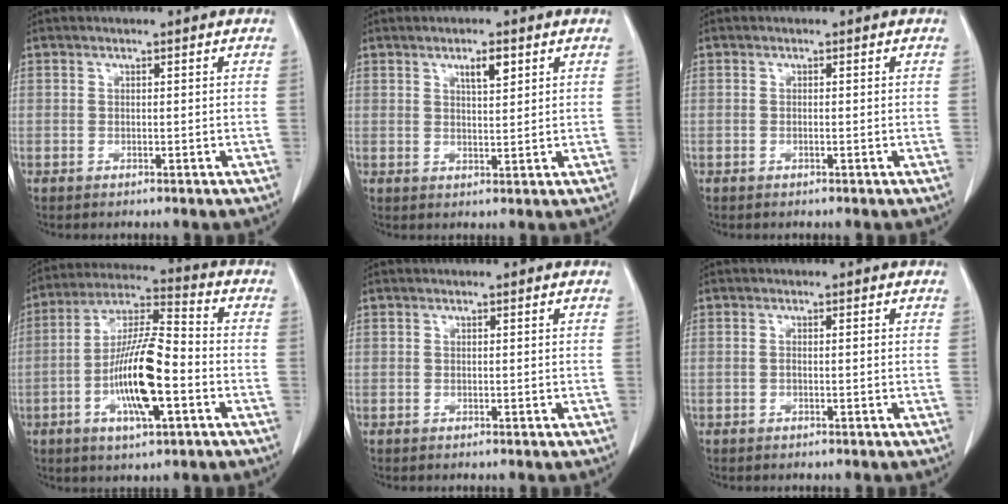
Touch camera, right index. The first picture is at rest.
{"total": 3.4, "force": [1.8, 0.8, 2.7], "torque": [-0.046, -0.003, 0.031]}
{"total": 0.0}
{"total": 14.0, "force": [-3.8, 2.8, 13.1], "torque": [-0.251, 0.004, -0.069]}
{"total": 0.0}
{"total": 0.9, "force": [-0.1, 0.2, 0.9], "torque": [-0.018, 0.003, 0.002]}